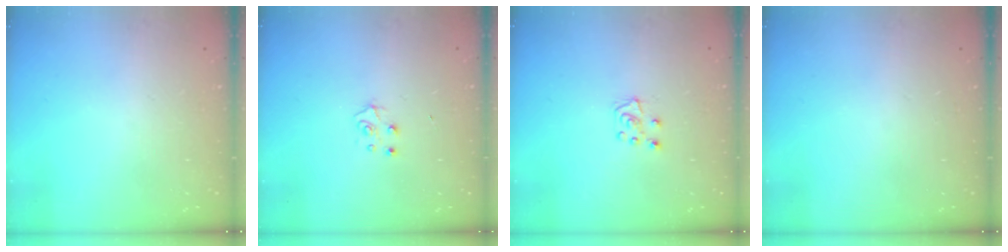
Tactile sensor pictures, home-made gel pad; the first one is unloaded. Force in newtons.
{"total": 5.1, "press": 5.1, "slide": 0.5}
{"total": 6.4, "press": 6.3, "slide": 0.5}
{"total": 0.0}